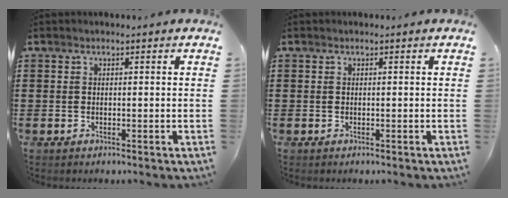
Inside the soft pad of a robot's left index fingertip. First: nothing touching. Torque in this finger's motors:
{"motor_torque": [0.00, 0.00, 0.00, 0.00]}